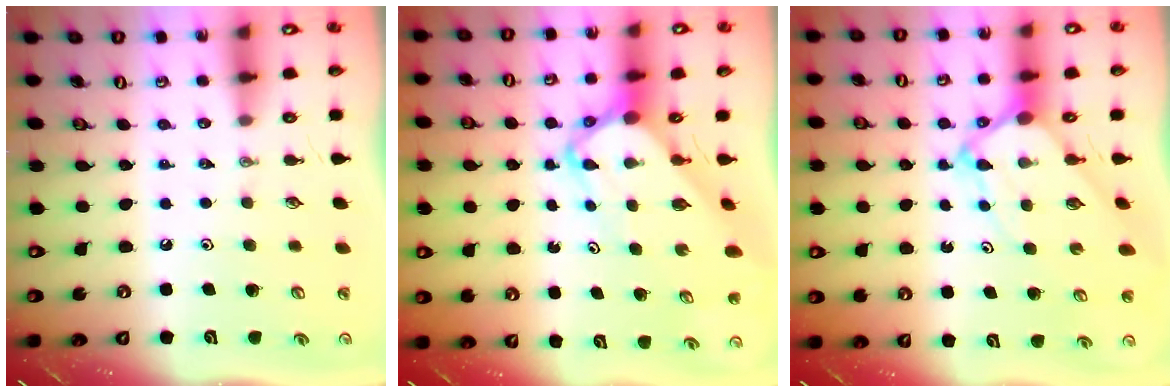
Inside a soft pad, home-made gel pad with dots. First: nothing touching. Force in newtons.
{"total": 6.5, "press": 6.5, "slide": 0.6}
{"total": 5.6, "press": 5.6, "slide": 0.6}